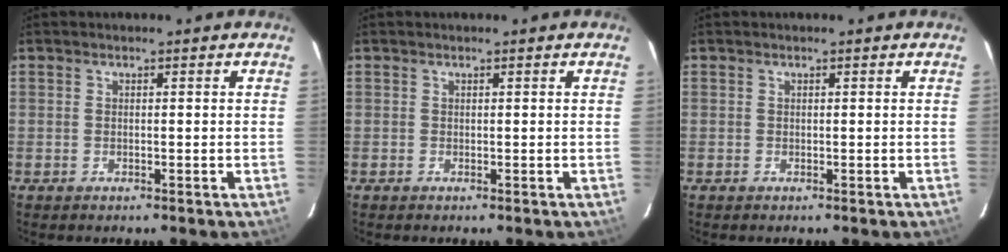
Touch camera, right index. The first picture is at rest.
{"total": 0.0}
{"total": 0.0}